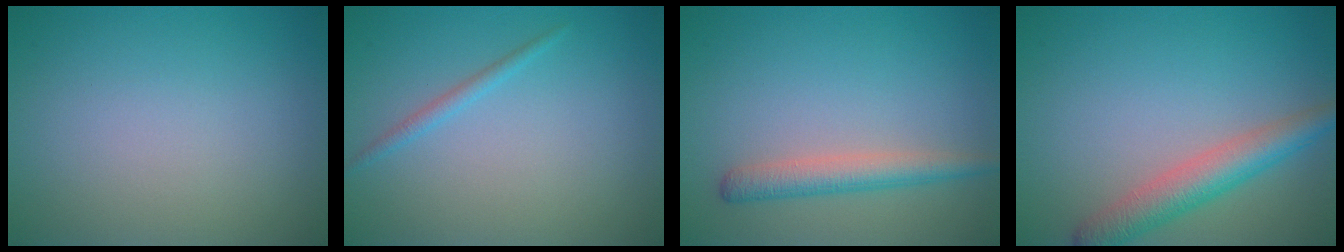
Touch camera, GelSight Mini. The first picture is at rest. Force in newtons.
{"total": 1.0, "press": 1.0, "slide": 0.1}
{"total": 2.8, "press": 2.8, "slide": 0.1}
{"total": 4.2, "press": 4.2, "slide": 0.1}